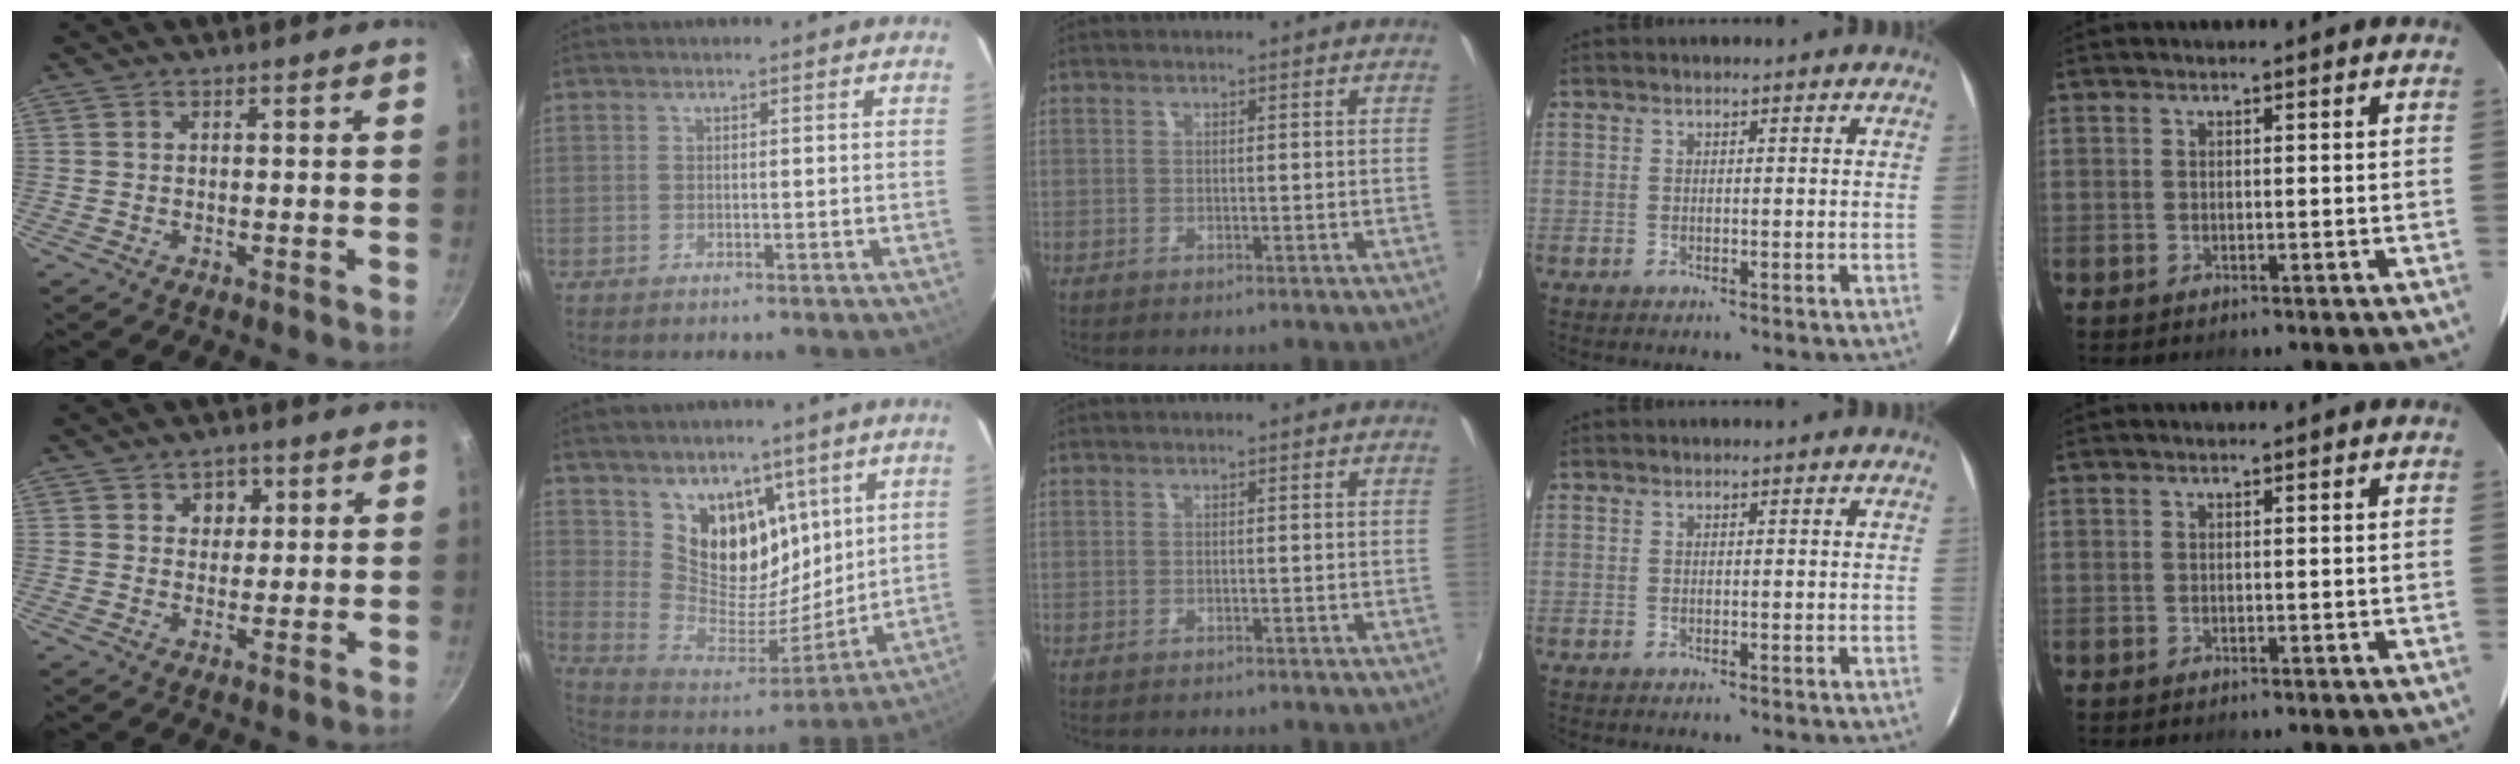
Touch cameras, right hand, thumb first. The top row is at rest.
{"thumb": {"total": 3.7, "force": [1.3, 3.1, 1.4], "torque": [0.008, -0.006, 0.017]}, "index": {"total": 14.8, "force": [8.1, 10.4, 6.6], "torque": [-0.123, -0.015, 0.160]}, "middle": {"total": 0.5, "force": [-0.5, 0.2, 0.0], "torque": [-0.001, -0.002, -0.008]}}